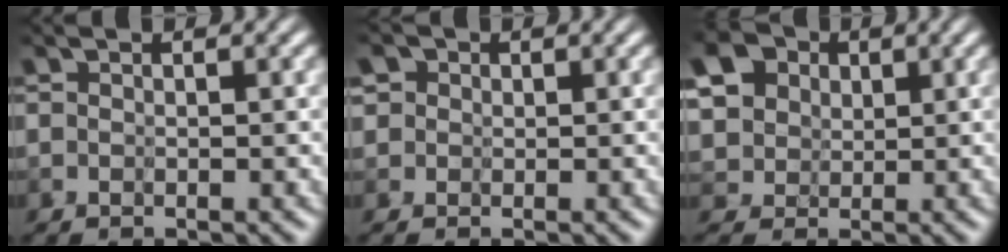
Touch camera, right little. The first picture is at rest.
{"total": 2.2, "force": [0.8, 2.1, 0.3], "torque": [-0.019, 0.022, -0.018]}
{"total": 8.3, "force": [5.6, 5.2, 3.4], "torque": [-0.086, 0.022, 0.064]}